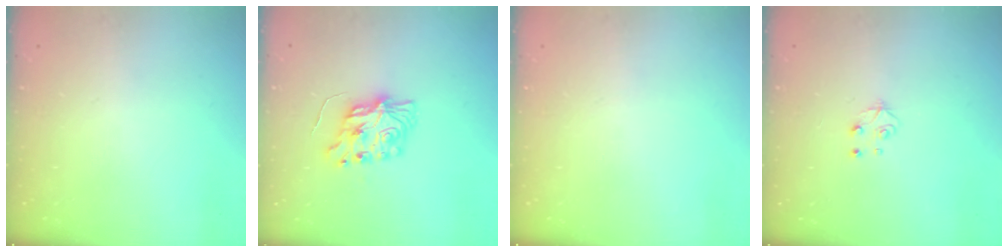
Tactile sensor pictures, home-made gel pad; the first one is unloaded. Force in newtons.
{"total": 7.9, "press": 7.9, "slide": 0.2}
{"total": 0.0}
{"total": 4.9, "press": 4.8, "slide": 0.6}